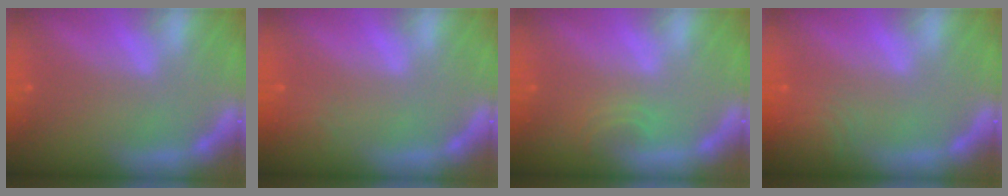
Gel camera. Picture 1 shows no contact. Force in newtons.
{"total": 1.4}
{"total": 1.9}
{"total": 4.5}